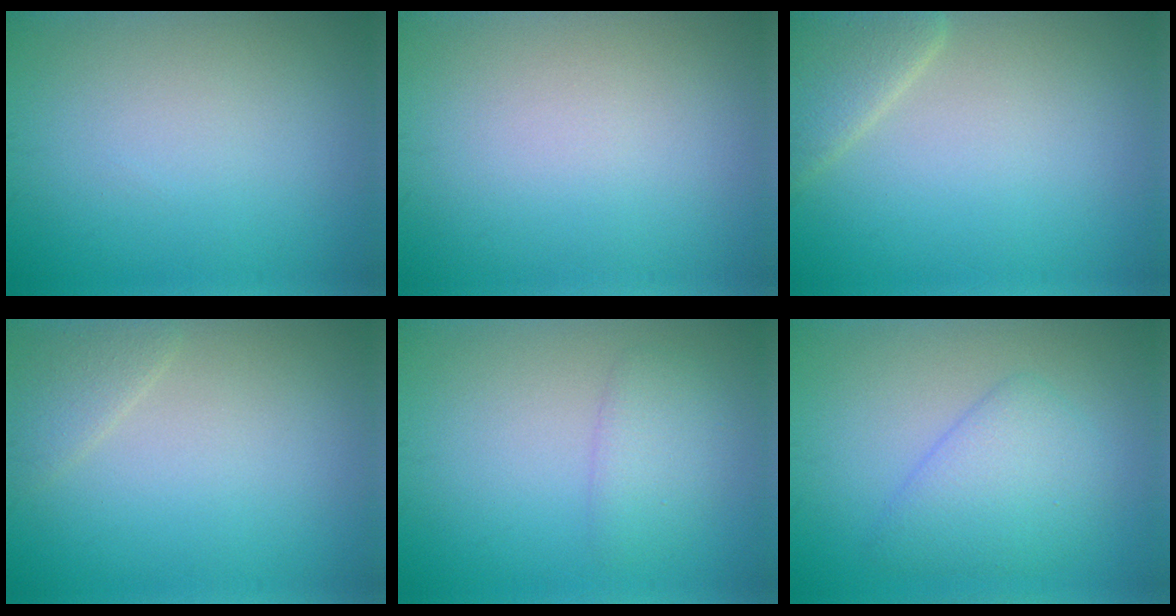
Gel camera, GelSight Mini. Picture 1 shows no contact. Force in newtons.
{"total": 0.0}
{"total": 3.1, "press": 3.1, "slide": 0.2}
{"total": 1.6, "press": 1.6, "slide": 0.1}
{"total": 2.2, "press": 2.2, "slide": 0.2}
{"total": 4.1, "press": 4.1, "slide": 0.2}